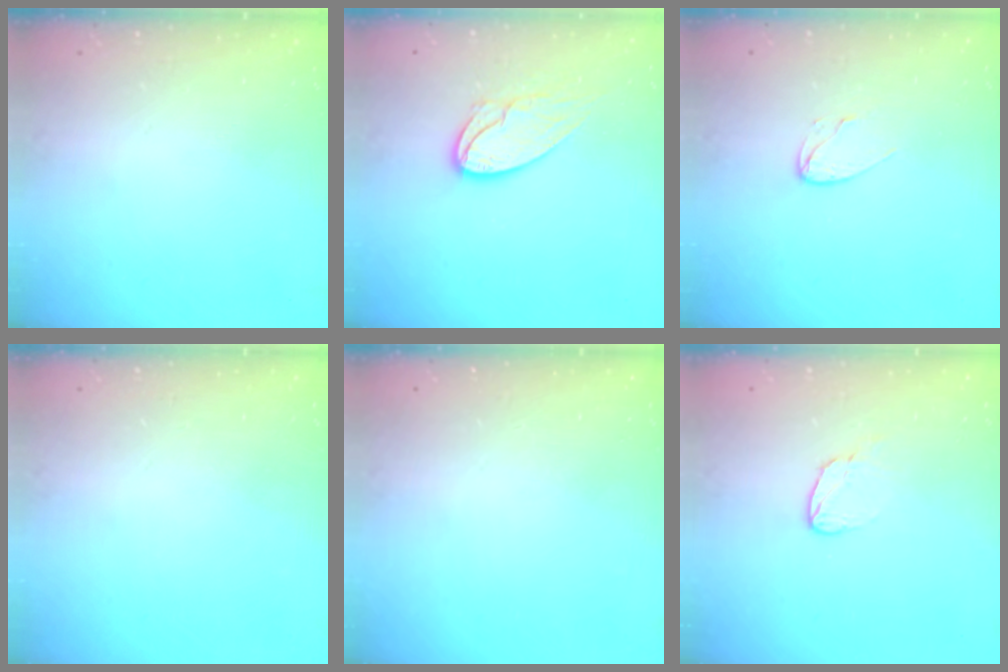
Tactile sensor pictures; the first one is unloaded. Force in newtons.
{"total": 11.2, "press": 11.1, "slide": 0.9}
{"total": 4.5, "press": 4.5, "slide": 0.3}
{"total": 0.0}
{"total": 0.0}
{"total": 5.2, "press": 5.1, "slide": 0.5}